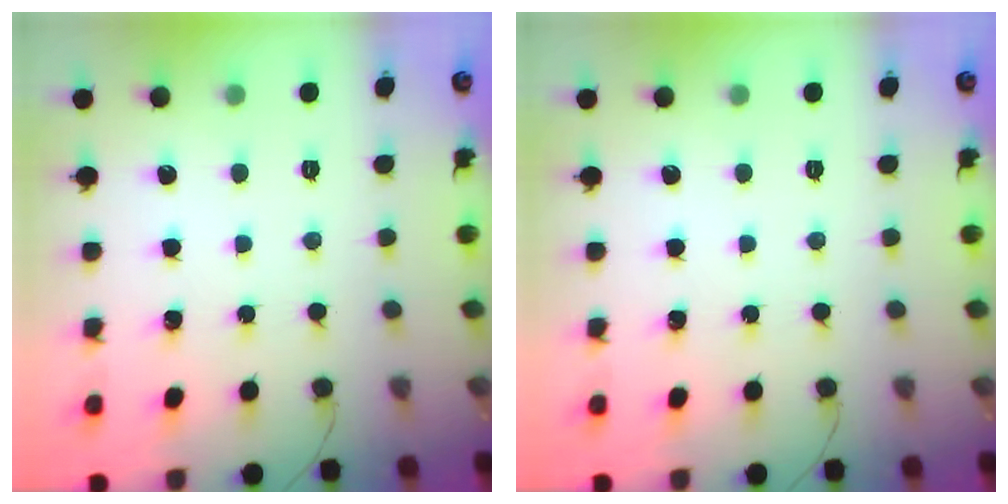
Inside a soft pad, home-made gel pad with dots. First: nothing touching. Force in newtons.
{"total": 0.0}